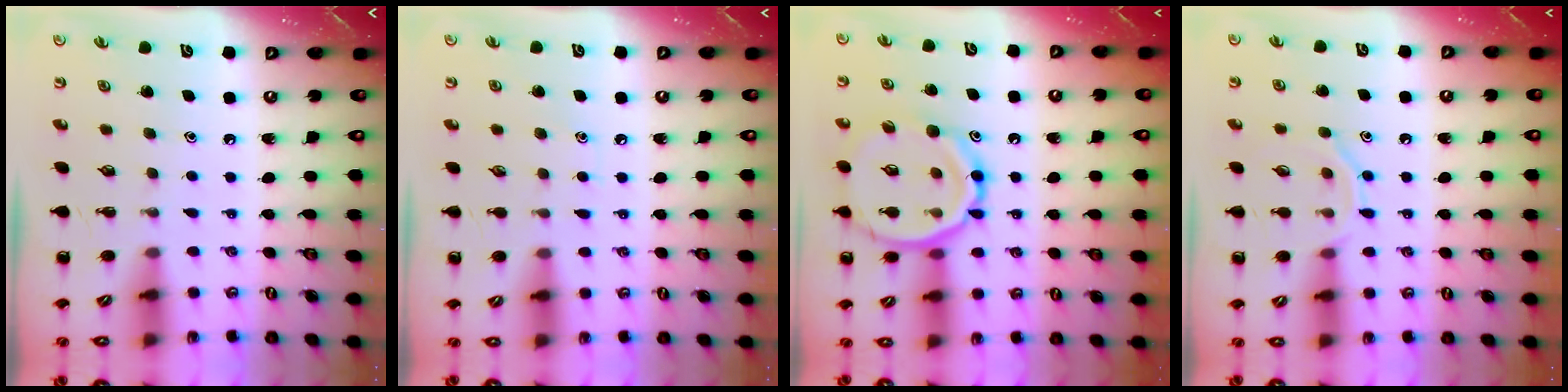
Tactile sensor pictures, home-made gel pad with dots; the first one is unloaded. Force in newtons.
{"total": 5.1, "press": 4.8, "slide": 1.8}
{"total": 17.7, "press": 17.5, "slide": 2.1}
{"total": 7.9, "press": 7.8, "slide": 1.0}